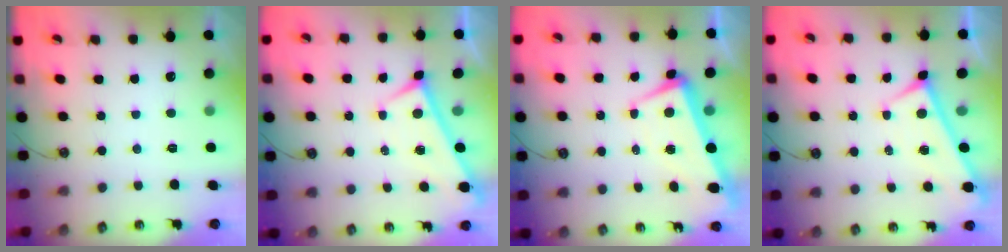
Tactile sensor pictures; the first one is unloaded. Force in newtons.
{"total": 0.0}
{"total": 0.9, "press": 0.4, "slide": 0.8}
{"total": 0.0}